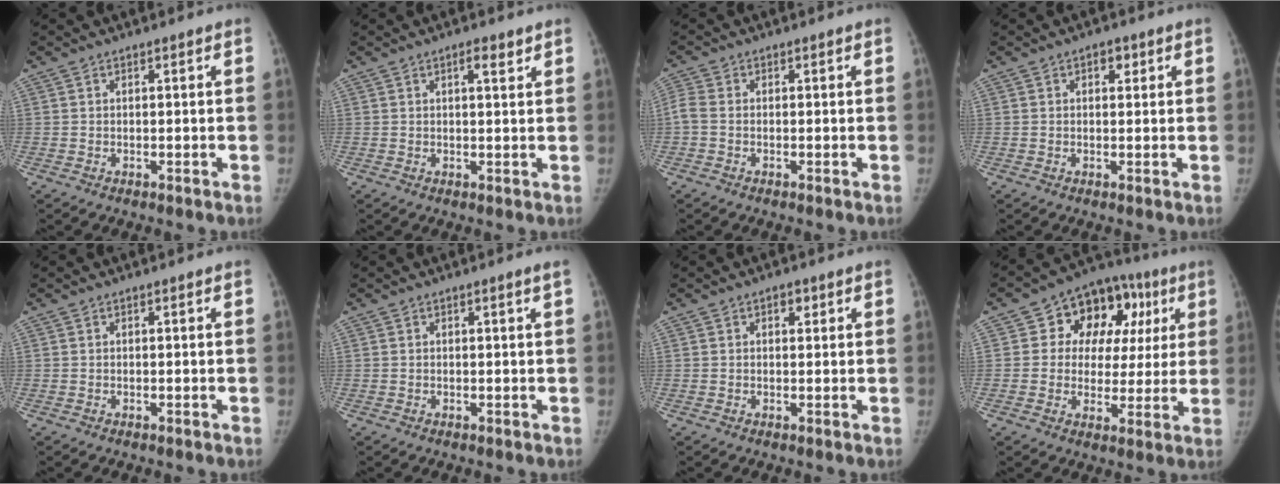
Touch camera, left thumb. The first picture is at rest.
{"total": 2.4, "force": [1.4, 0.7, 1.9], "torque": [-0.025, -0.006, 0.021]}
{"total": 2.5, "force": [-0.5, 1.5, 1.9], "torque": [-0.052, -0.002, -0.020]}
{"total": 2.1, "force": [0.9, 1.4, 1.3], "torque": [-0.003, 0.000, 0.008]}
{"total": 0.0}
{"total": 0.5, "force": [0.2, -0.2, 0.4], "torque": [-0.007, -0.002, 0.001]}
{"total": 1.7, "force": [0.8, 1.1, 1.0], "torque": [-0.003, -0.001, 0.008]}
{"total": 15.8, "force": [4.9, 11.6, 9.5], "torque": [-0.064, 0.019, 0.065]}